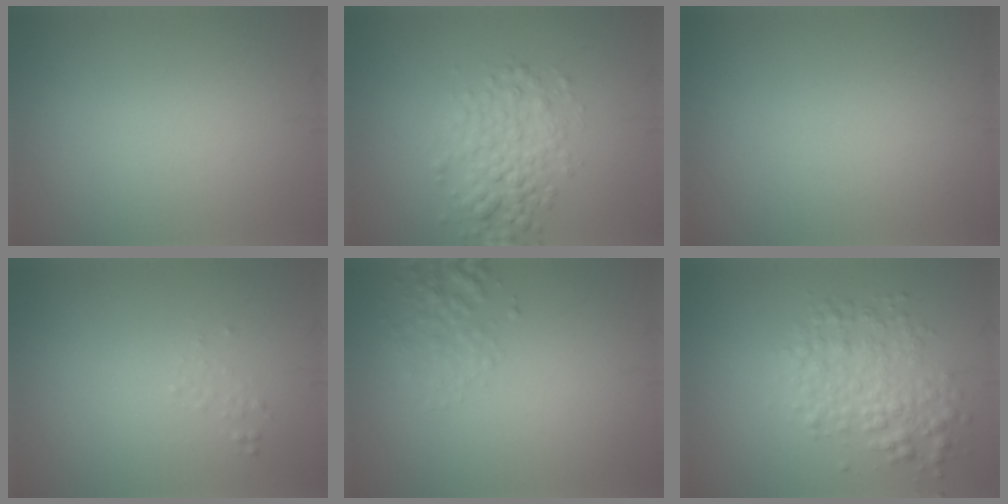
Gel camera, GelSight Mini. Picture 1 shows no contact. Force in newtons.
{"total": 3.6, "press": 3.6, "slide": 0.1}
{"total": 0.0}
{"total": 0.6, "press": 0.6, "slide": 0.1}
{"total": 1.8, "press": 1.8, "slide": 0.1}
{"total": 3.8, "press": 3.8, "slide": 0.1}